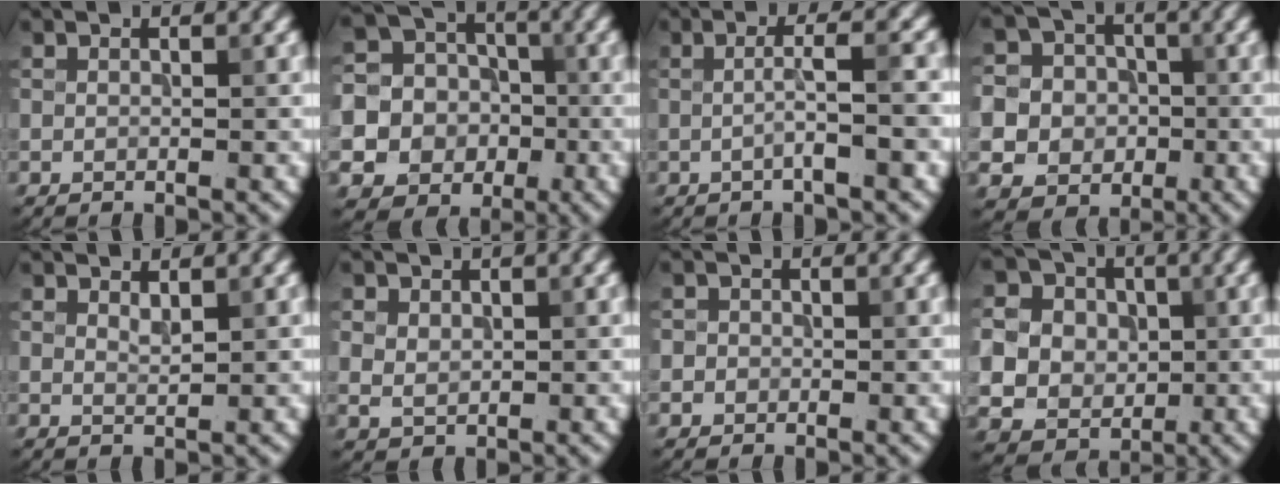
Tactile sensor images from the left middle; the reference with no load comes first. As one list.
[{"total": 15.3, "force": [-4.4, 14.3, 3.1], "torque": [-0.123, -0.022, -0.086]}, {"total": 3.2, "force": [-0.5, 0.5, 3.1], "torque": [-0.044, 0.011, -0.016]}, {"total": 10.9, "force": [-2.1, 10.4, 2.4], "torque": [-0.085, -0.006, -0.053]}, {"total": 0.8, "force": [0.6, 0.2, 0.6], "torque": [-0.013, -0.002, 0.013]}, {"total": 2.0, "force": [0.5, 1.7, 1.0], "torque": [-0.018, 0.000, 0.012]}, {"total": 1.3, "force": [-0.2, 1.3, 0.2], "torque": [0.010, 0.002, -0.010]}, {"total": 10.5, "force": [0.1, 9.8, 3.8], "torque": [-0.110, 0.020, -0.018]}]